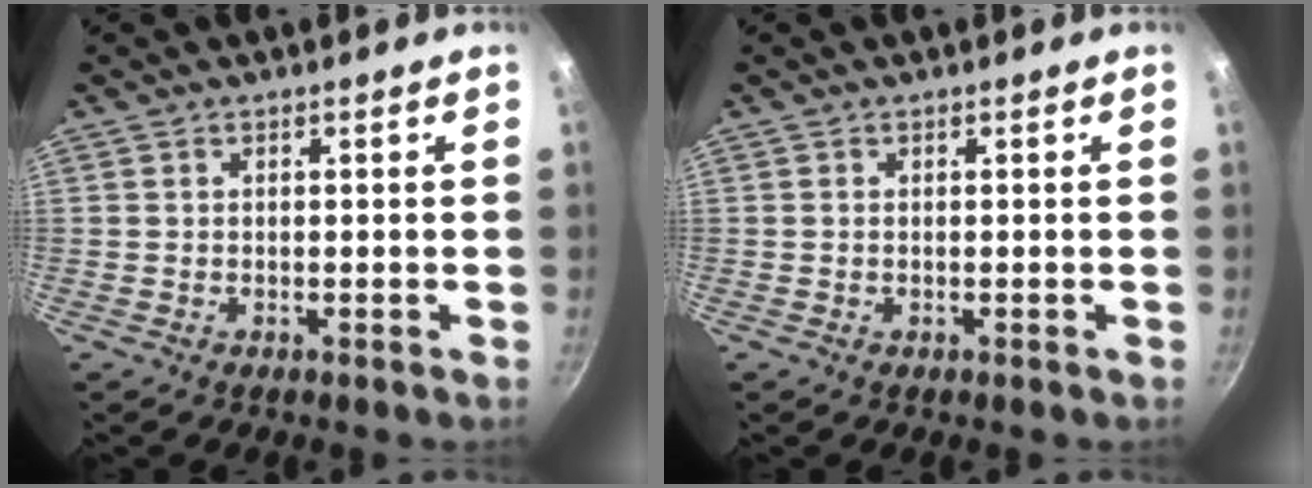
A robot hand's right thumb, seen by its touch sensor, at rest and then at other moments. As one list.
[{"total": 0.0}]